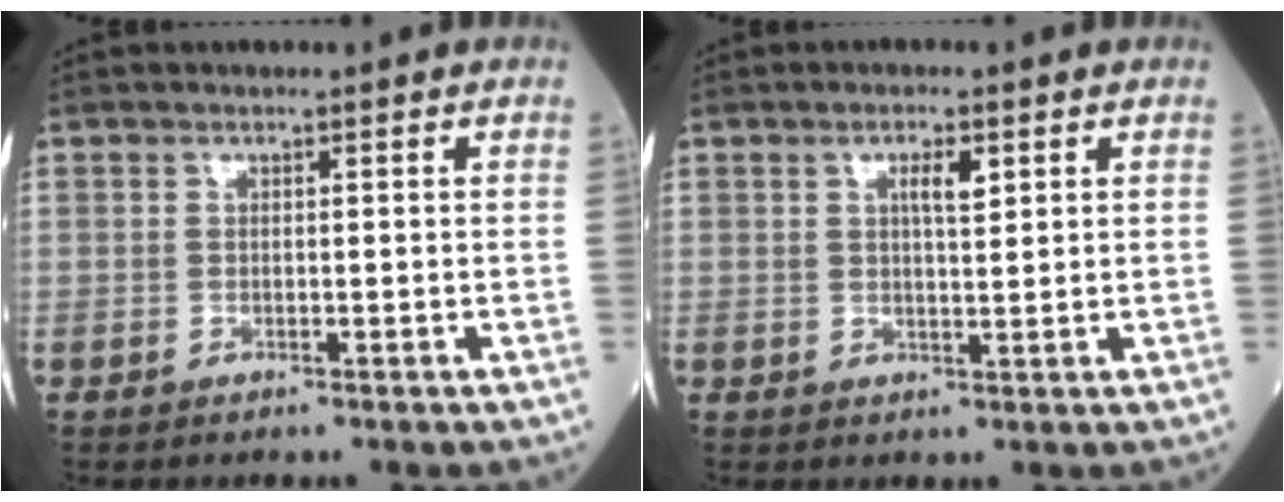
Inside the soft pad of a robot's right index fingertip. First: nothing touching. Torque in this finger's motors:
{"motor_torque": [0.01, 0.01, 0.04, 0.05]}